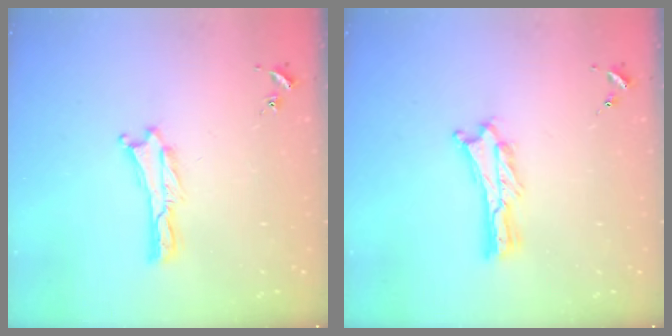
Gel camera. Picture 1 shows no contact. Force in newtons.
{"total": 1.3, "press": 1.3, "slide": 0.3}